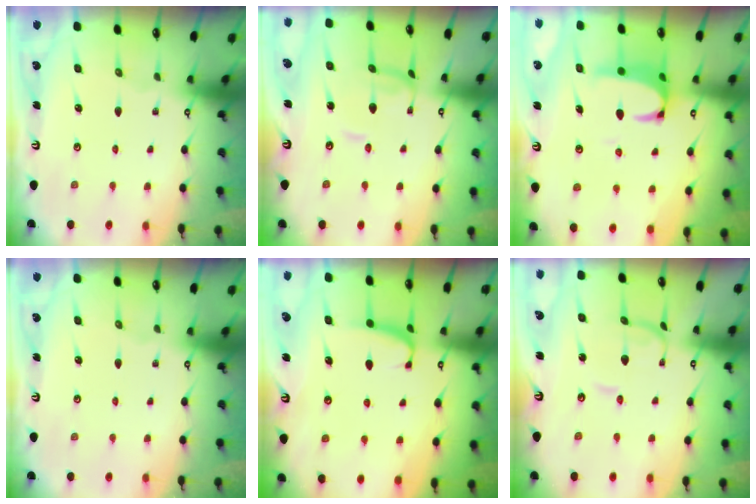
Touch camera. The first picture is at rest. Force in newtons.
{"total": 1.4, "press": 1.4, "slide": 0.1}
{"total": 1.6, "press": 1.4, "slide": 0.7}
{"total": 0.0}
{"total": 0.8, "press": 0.6, "slide": 0.5}
{"total": 1.7, "press": 1.7, "slide": 0.2}